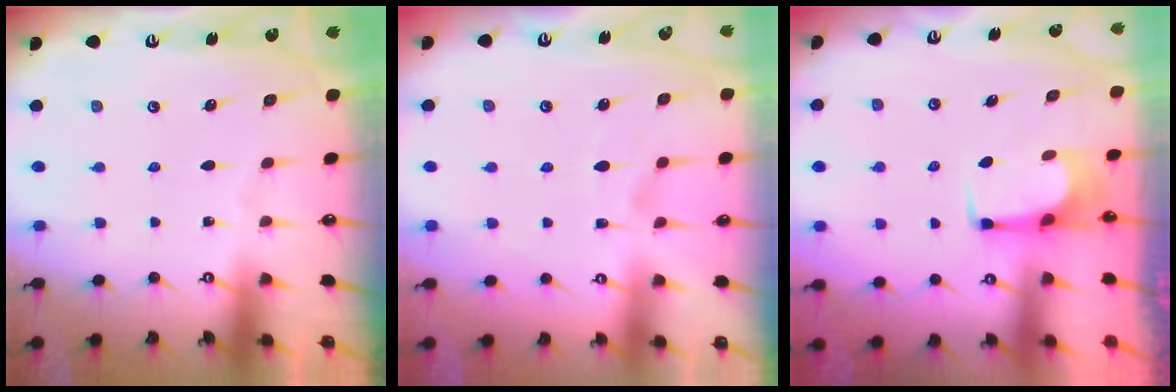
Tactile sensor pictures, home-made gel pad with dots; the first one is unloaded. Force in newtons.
{"total": 1.4, "press": 0.9, "slide": 1.1}
{"total": 2.5, "press": 2.4, "slide": 0.4}